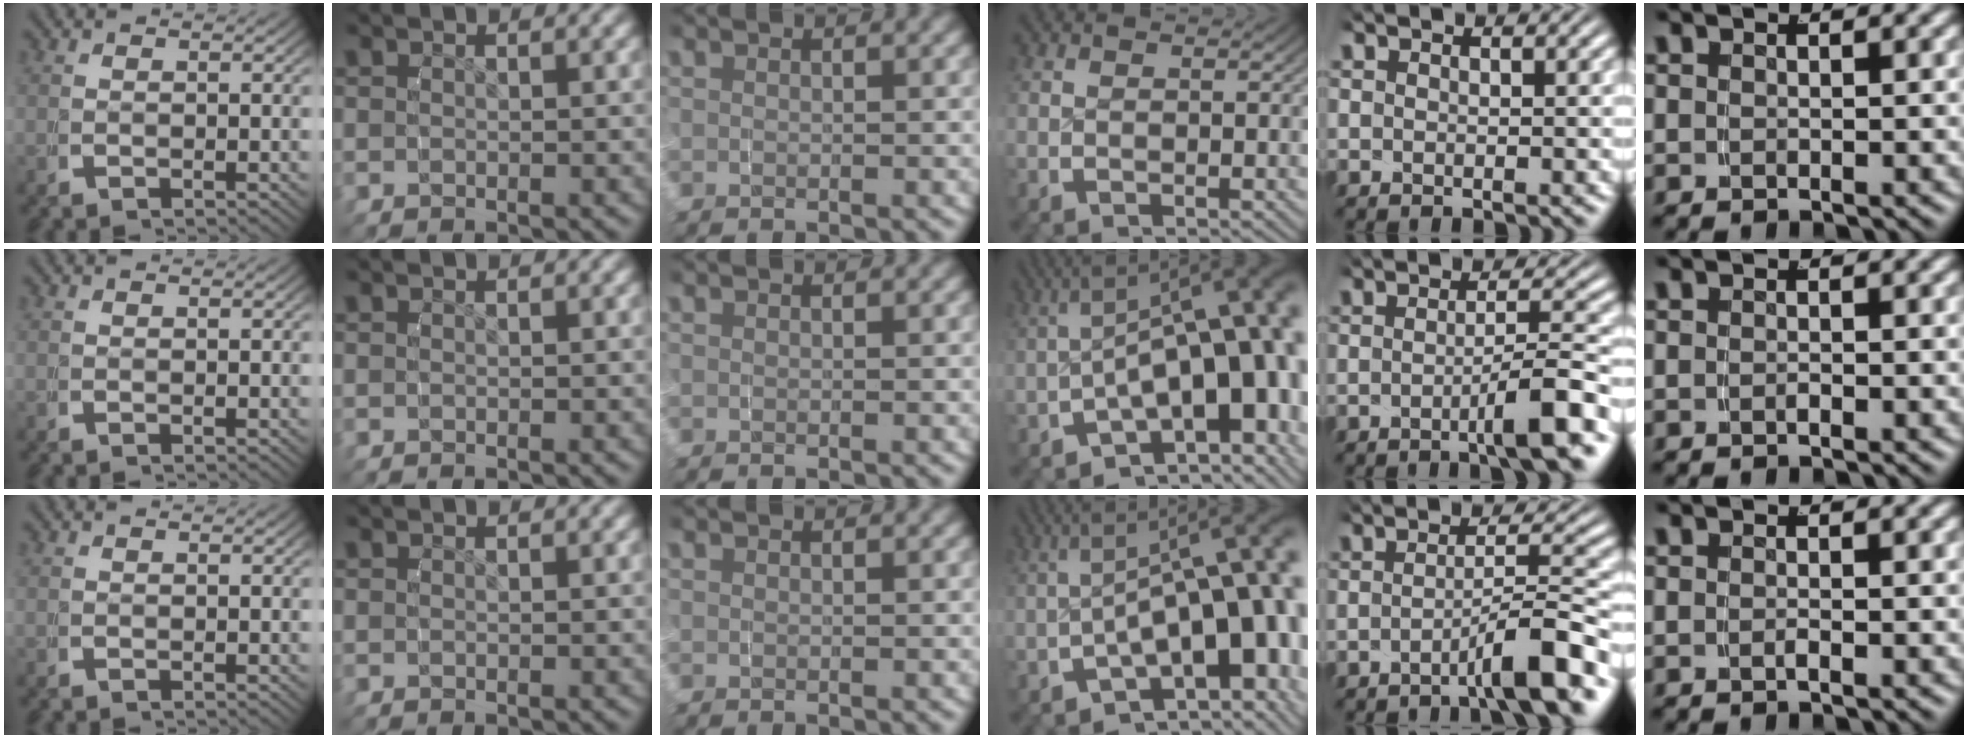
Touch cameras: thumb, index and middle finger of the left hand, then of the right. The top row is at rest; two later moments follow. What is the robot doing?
{"motion": "grasp_and_lifting", "object": "water bottle"}